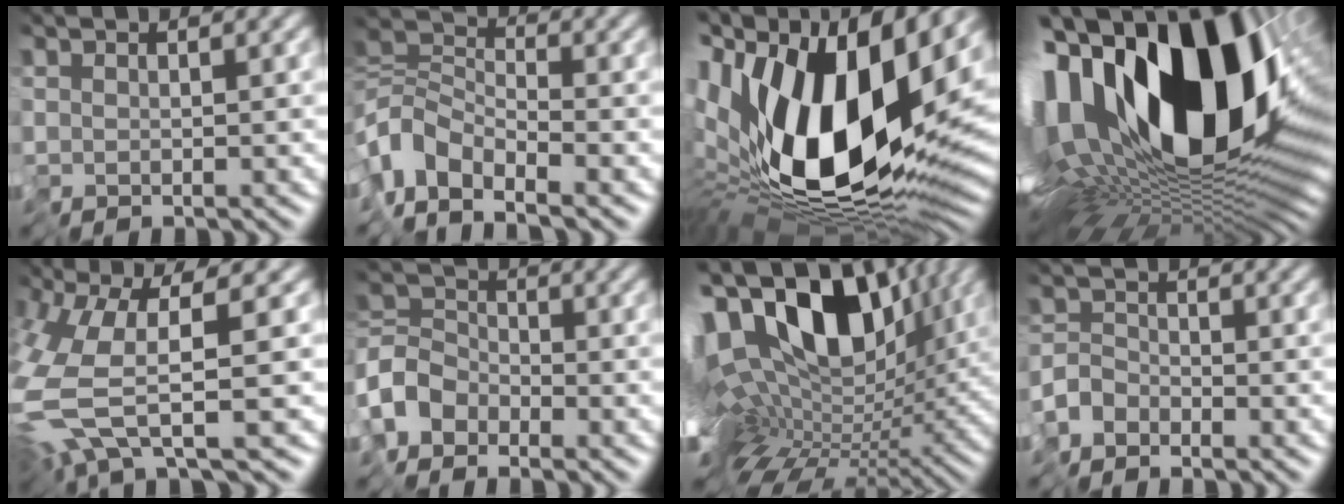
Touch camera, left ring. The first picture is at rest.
{"total": 3.8, "force": [-3.1, 1.3, 1.8], "torque": [-0.033, 0.005, -0.079]}
{"total": 17.3, "force": [2.1, 8.5, 15.0], "torque": [-0.281, 0.000, 0.031]}
{"total": 20.9, "force": [5.1, 10.6, 17.3], "torque": [-0.325, 0.004, 0.082]}
{"total": 7.2, "force": [-1.4, 1.3, 6.9], "torque": [-0.185, -0.011, -0.030]}
{"total": 4.0, "force": [-2.9, 2.6, 1.2], "torque": [-0.025, 0.010, -0.075]}
{"total": 18.8, "force": [3.4, 10.4, 15.3], "torque": [-0.238, 0.008, 0.071]}
{"total": 3.1, "force": [-2.8, 1.2, 0.1], "torque": [0.010, 0.001, -0.055]}